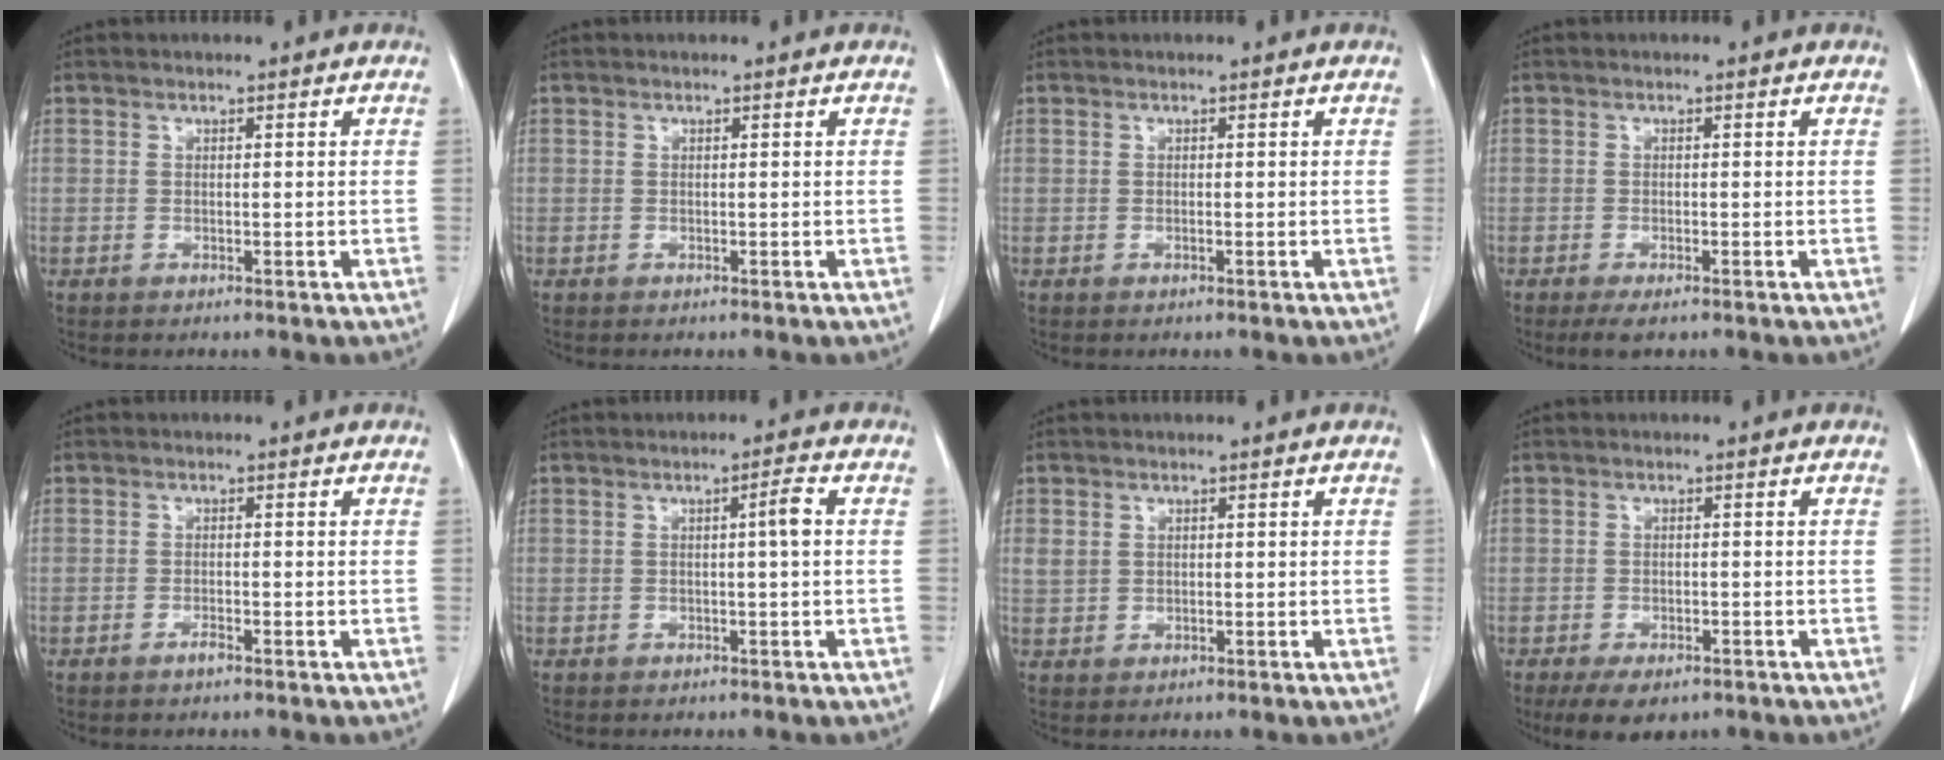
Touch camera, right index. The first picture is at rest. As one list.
[{"total": 0.0}, {"total": 0.0}, {"total": 2.3, "force": [-1.5, 0.5, 1.7], "torque": [-0.027, -0.006, -0.021]}, {"total": 0.9, "force": [-0.7, 0.1, 0.6], "torque": [-0.011, 0.001, -0.010]}, {"total": 2.2, "force": [0.2, -0.3, 2.2], "torque": [-0.035, 0.003, 0.005]}, {"total": 1.9, "force": [0.7, 1.5, 0.8], "torque": [-0.021, 0.009, 0.021]}, {"total": 5.3, "force": [-3.7, 2.6, 2.7], "torque": [-0.044, -0.007, -0.053]}]